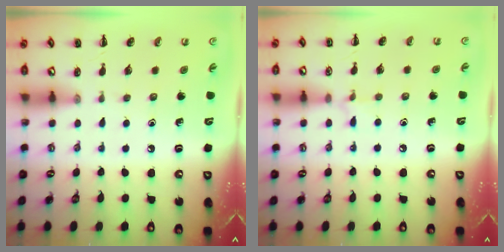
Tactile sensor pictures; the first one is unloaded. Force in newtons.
{"total": 4.5, "press": 4.2, "slide": 1.5}